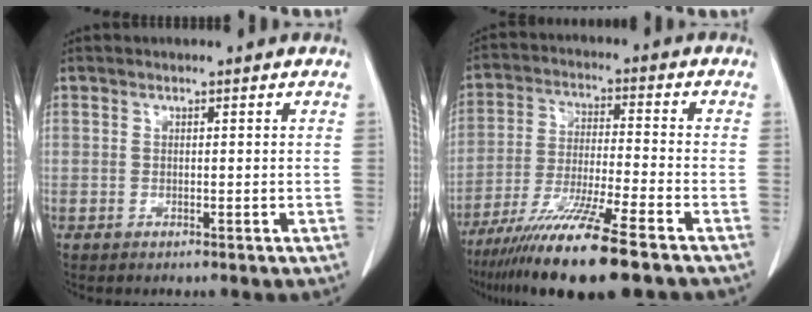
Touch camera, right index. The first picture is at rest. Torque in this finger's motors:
{"motor_torque": [1.12, -1.02, 0.58, 0.21]}